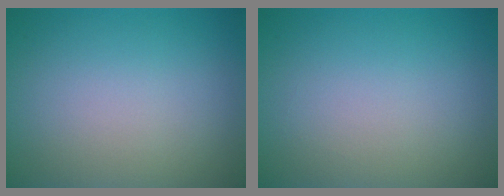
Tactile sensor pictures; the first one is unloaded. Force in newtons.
{"total": 0.0}